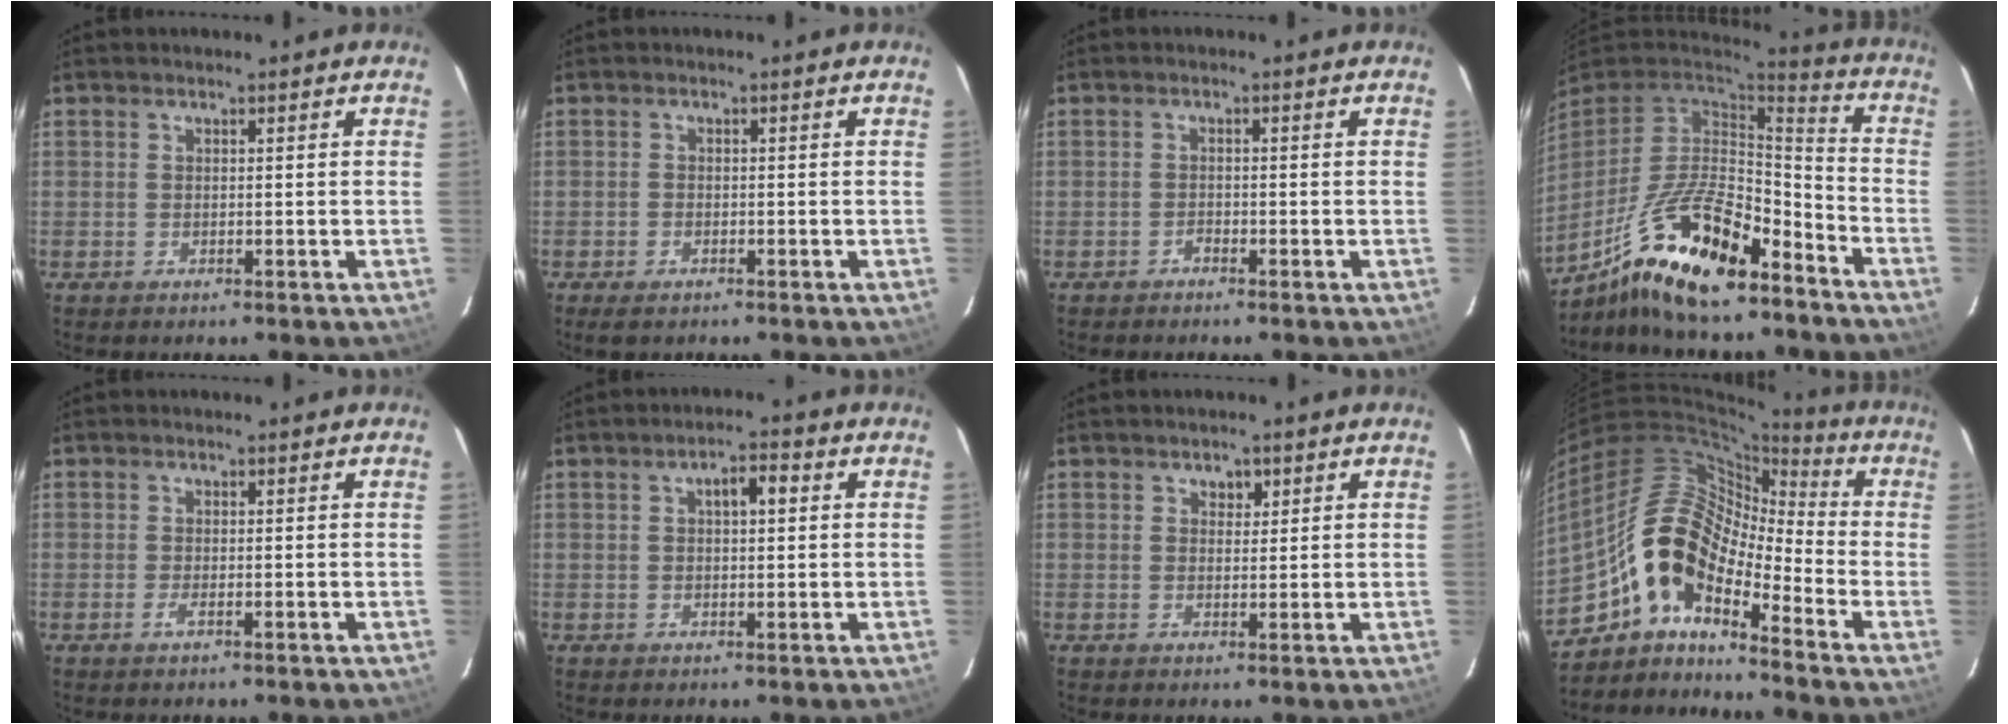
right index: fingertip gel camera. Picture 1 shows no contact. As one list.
[{"total": 2.3, "force": [-1.7, 1.1, 1.1], "torque": [-0.027, -0.006, -0.031]}, {"total": 0.8, "force": [-0.7, 0.3, 0.0], "torque": [0.001, 0.003, -0.015]}, {"total": 19.8, "force": [-12.9, 6.5, 13.4], "torque": [-0.272, -0.015, -0.231]}, {"total": 1.0, "force": [-0.4, 0.0, 0.9], "torque": [-0.019, -0.002, -0.008]}, {"total": 3.9, "force": [1.1, 1.6, 3.3], "torque": [-0.053, 0.013, 0.020]}, {"total": 2.0, "force": [1.1, 1.5, 0.6], "torque": [-0.005, 0.005, 0.018]}, {"total": 12.9, "force": [-7.7, 5.3, 8.8], "torque": [-0.149, 0.017, -0.167]}]